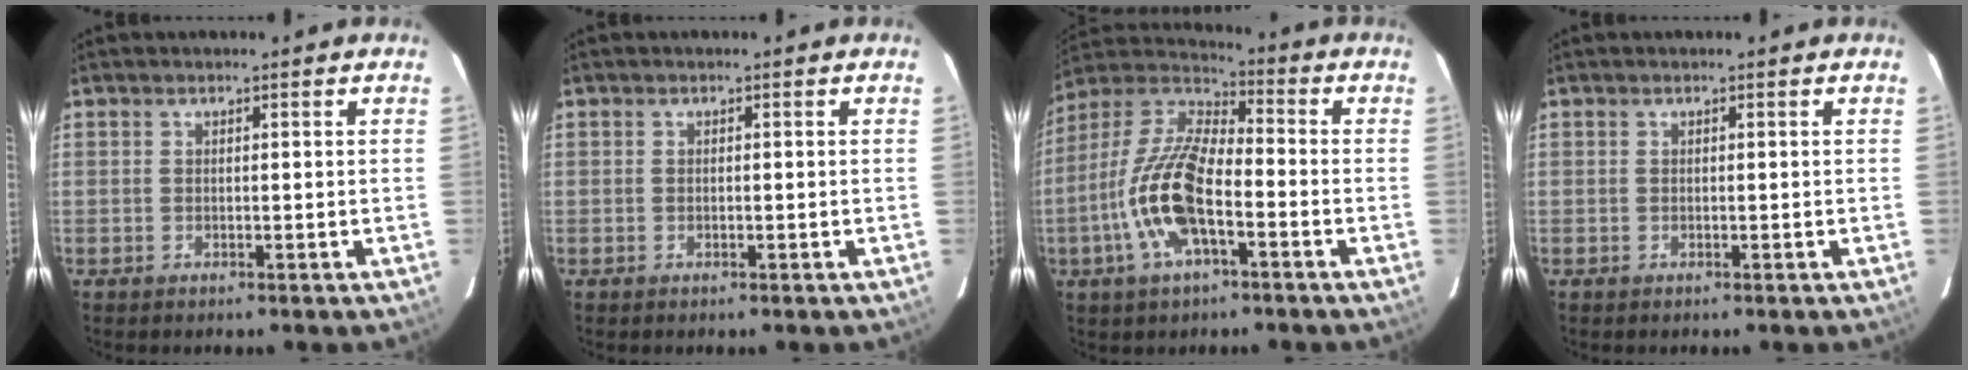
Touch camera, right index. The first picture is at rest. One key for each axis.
{"total": 0.0}
{"total": 15.4, "fx": -5.1, "fy": 5.9, "fz": 13.2, "tx": -0.276, "ty": -0.001, "tz": -0.104}
{"total": 0.0}